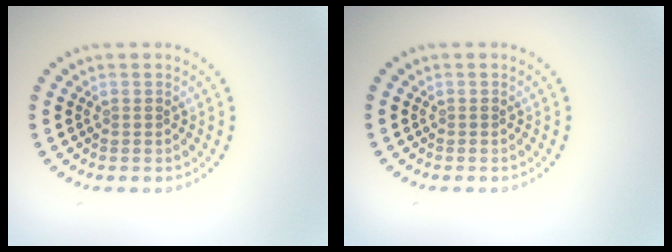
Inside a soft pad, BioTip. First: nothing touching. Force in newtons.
{"total": 0.0}